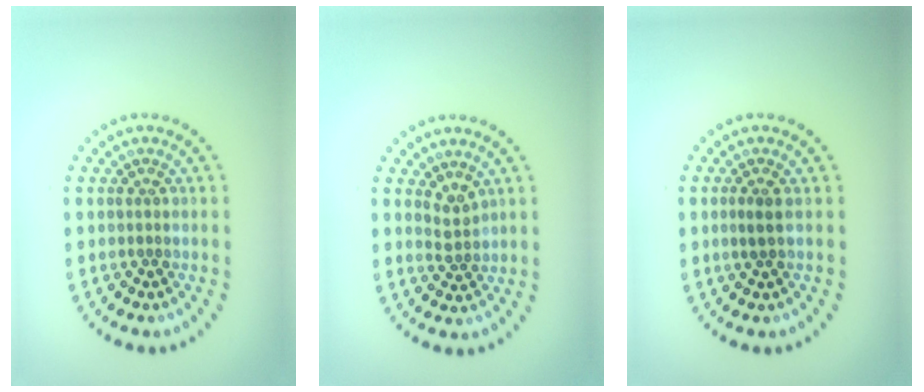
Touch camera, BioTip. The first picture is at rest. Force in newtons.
{"total": 1.7, "press": 1.2, "slide": 1.3}
{"total": 1.2, "press": 1.0, "slide": 0.7}